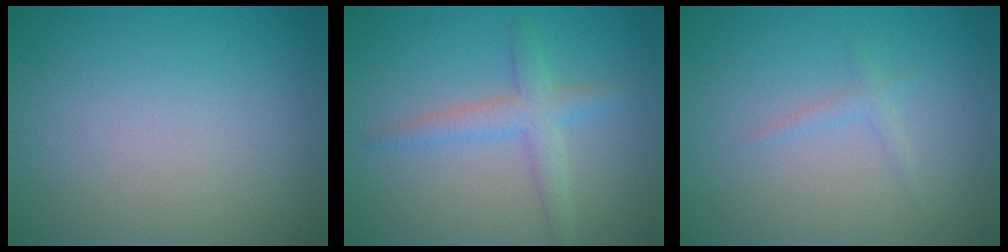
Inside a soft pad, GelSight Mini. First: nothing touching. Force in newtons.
{"total": 2.7, "press": 2.7, "slide": 0.1}
{"total": 0.9, "press": 0.9, "slide": 0.1}